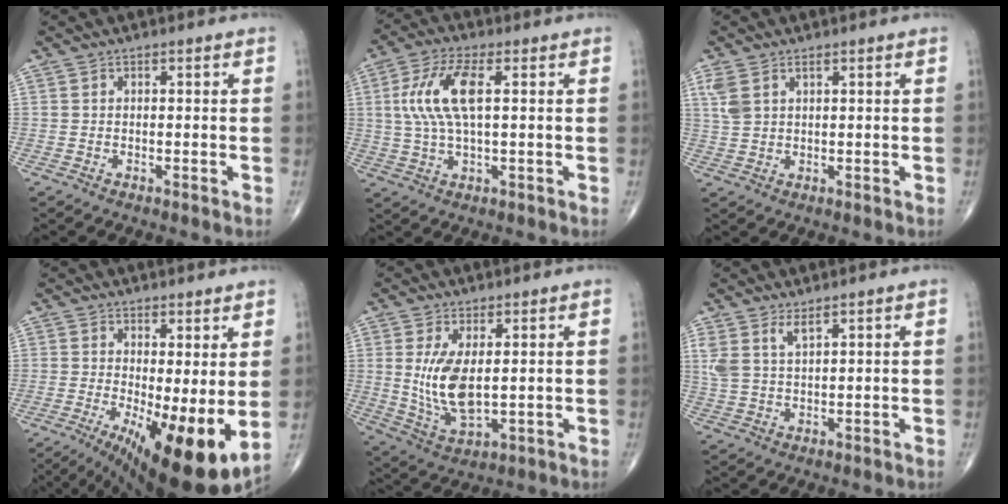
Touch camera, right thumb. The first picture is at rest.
{"total": 10.5, "force": [2.0, 3.8, 9.5], "torque": [-0.213, 0.009, 0.040]}
{"total": 3.8, "force": [1.9, 2.0, 2.7], "torque": [-0.067, 0.004, 0.049]}
{"total": 14.6, "force": [-1.7, 4.3, 13.9], "torque": [-0.212, -0.027, -0.010]}
{"total": 10.0, "force": [1.1, 4.5, 8.9], "torque": [-0.177, -0.021, 0.037]}
{"total": 4.0, "force": [2.7, 1.2, 2.8], "torque": [-0.063, -0.014, 0.061]}